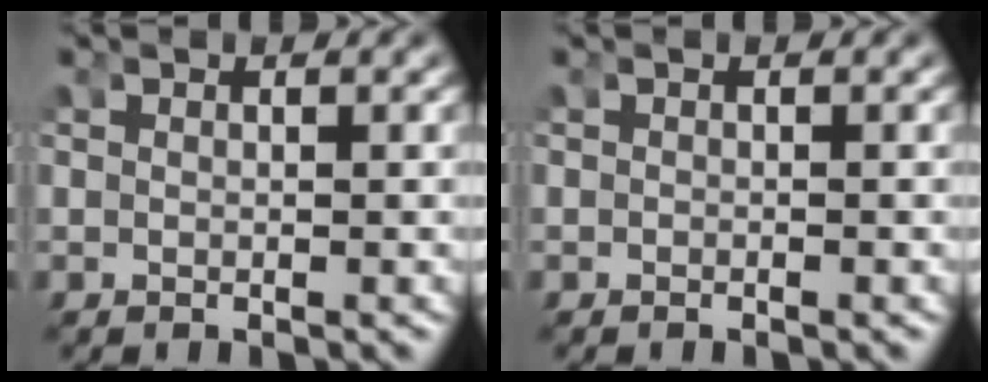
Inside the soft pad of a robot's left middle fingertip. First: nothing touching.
{"total": 0.0}